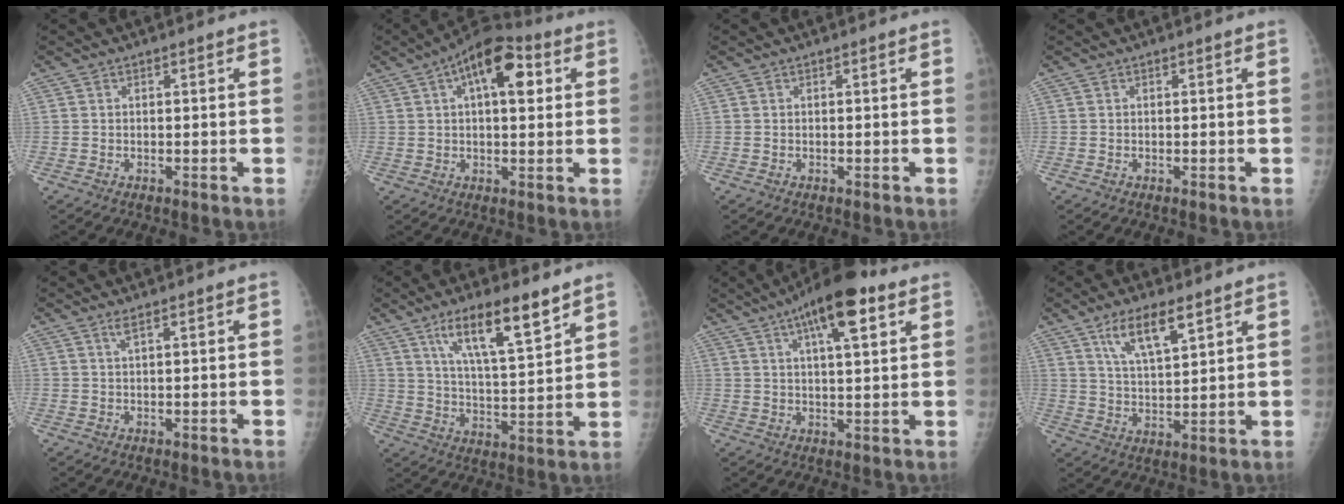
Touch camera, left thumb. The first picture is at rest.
{"total": 12.7, "force": [4.3, 6.1, 10.2], "torque": [-0.127, 0.017, 0.059]}
{"total": 0.0}
{"total": 0.0}
{"total": 1.2, "force": [0.7, 0.0, 0.9], "torque": [-0.018, 0.004, 0.016]}
{"total": 13.7, "force": [8.5, 3.3, 10.3], "torque": [-0.158, -0.043, 0.151]}
{"total": 12.8, "force": [6.6, 3.8, 10.3], "torque": [-0.146, -0.008, 0.098]}
{"total": 9.3, "force": [5.5, 3.1, 6.9], "torque": [-0.111, -0.028, 0.107]}